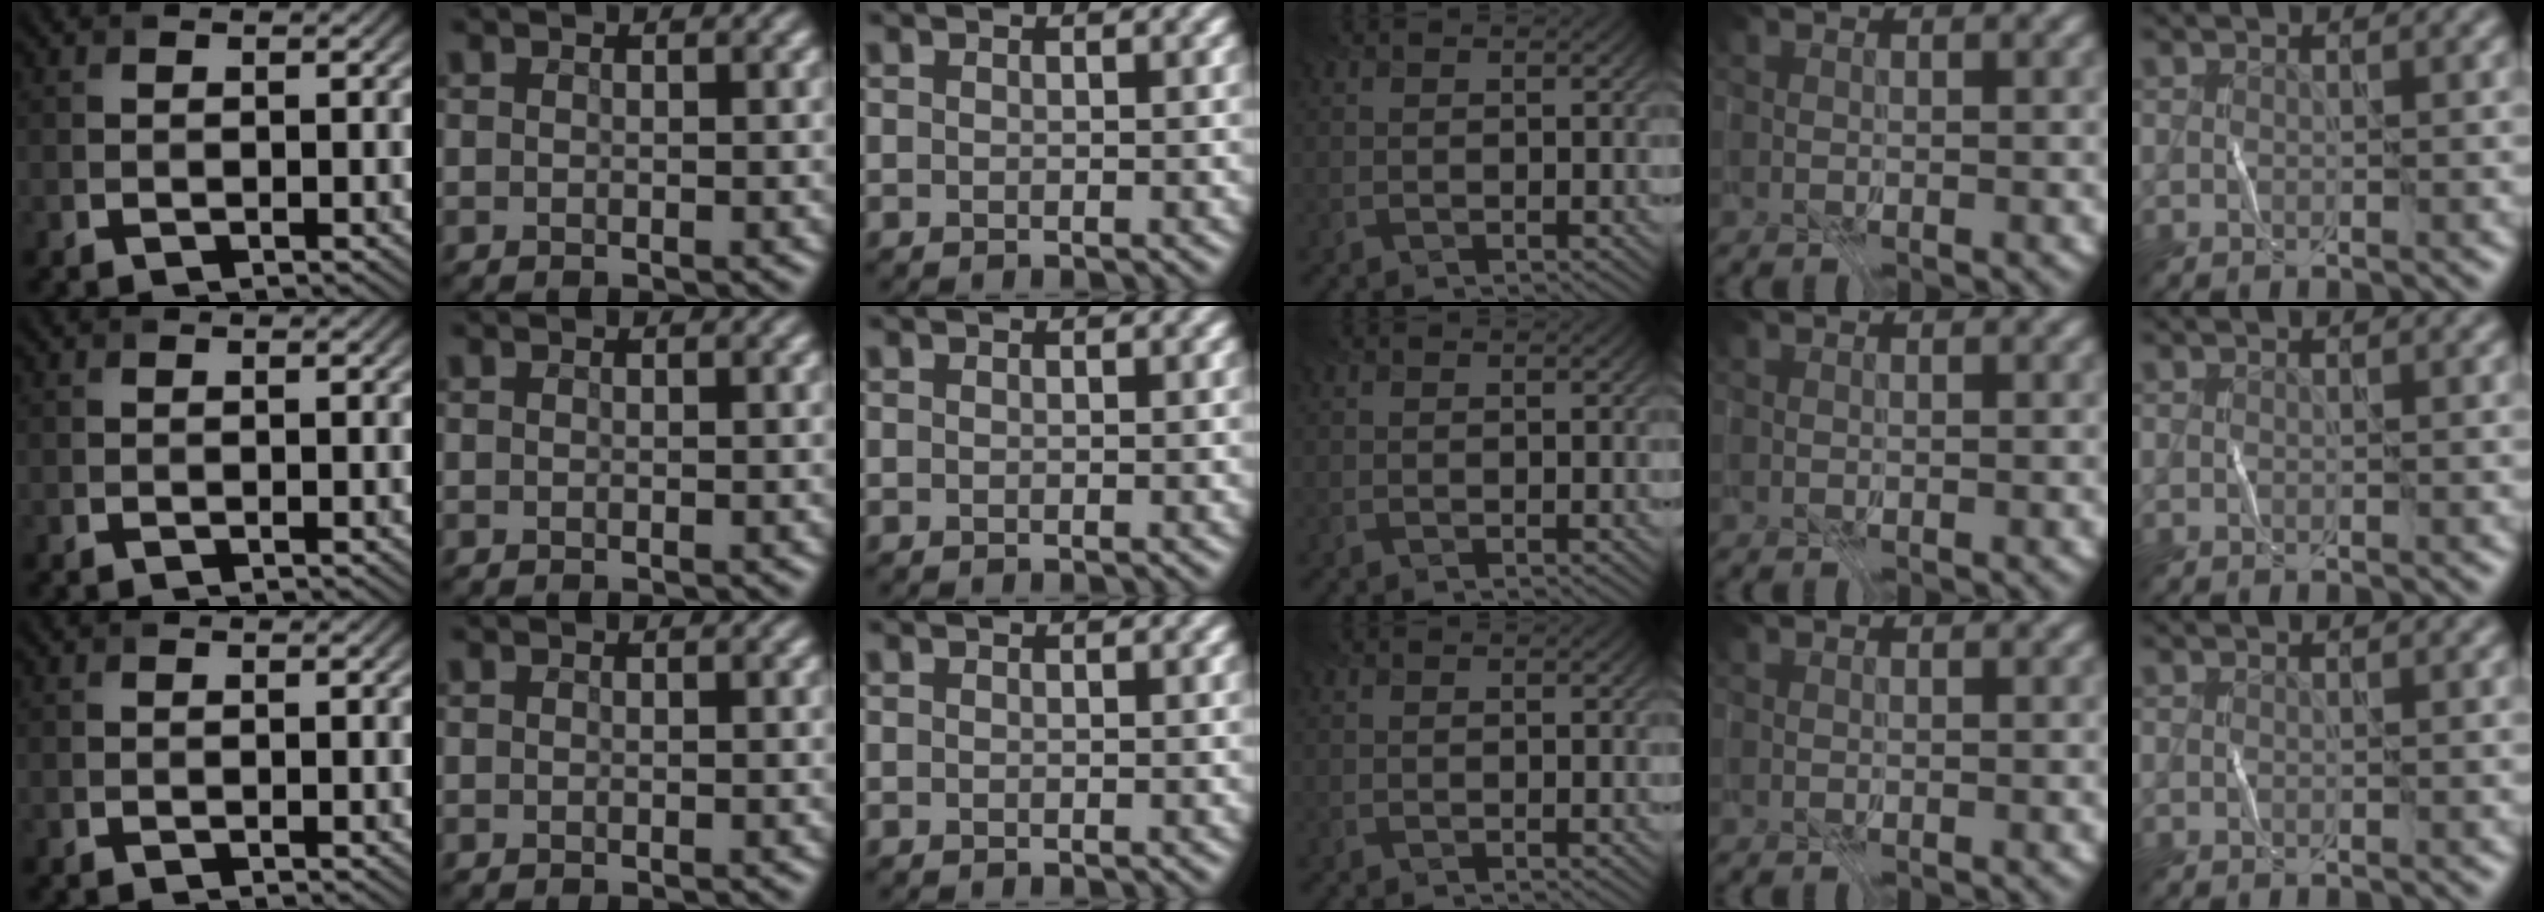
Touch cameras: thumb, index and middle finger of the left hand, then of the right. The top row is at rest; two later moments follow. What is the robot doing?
{"motion": "fold", "object": "file"}